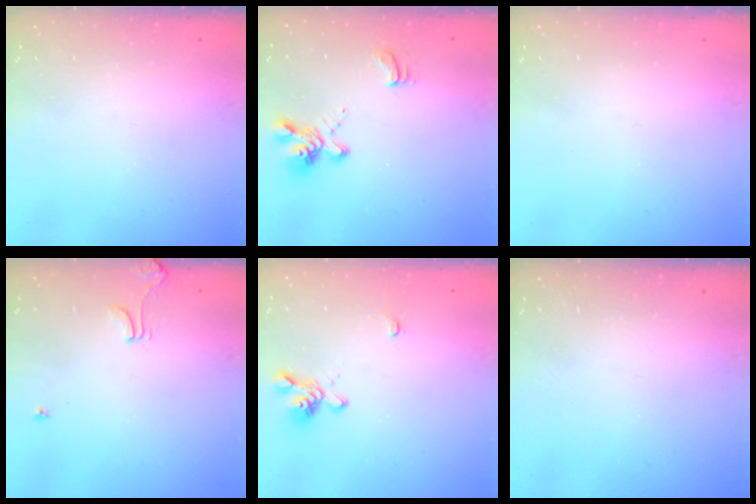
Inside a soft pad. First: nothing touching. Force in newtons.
{"total": 2.3, "press": 1.9, "slide": 1.3}
{"total": 0.0}
{"total": 1.7, "press": 1.7, "slide": 0.3}
{"total": 1.2, "press": 0.2, "slide": 1.2}
{"total": 0.0}